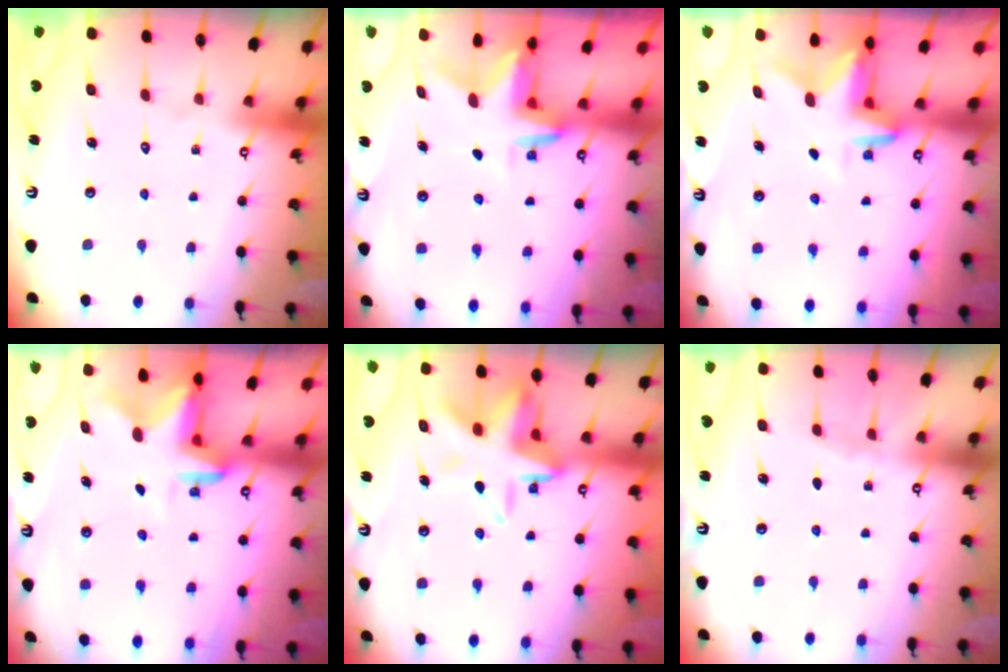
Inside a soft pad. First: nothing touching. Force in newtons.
{"total": 2.9, "press": 2.9, "slide": 0.2}
{"total": 3.0, "press": 3.0, "slide": 0.3}
{"total": 2.4, "press": 2.3, "slide": 0.4}
{"total": 11.6, "press": 11.2, "slide": 3.0}
{"total": 2.0, "press": 2.0, "slide": 0.4}